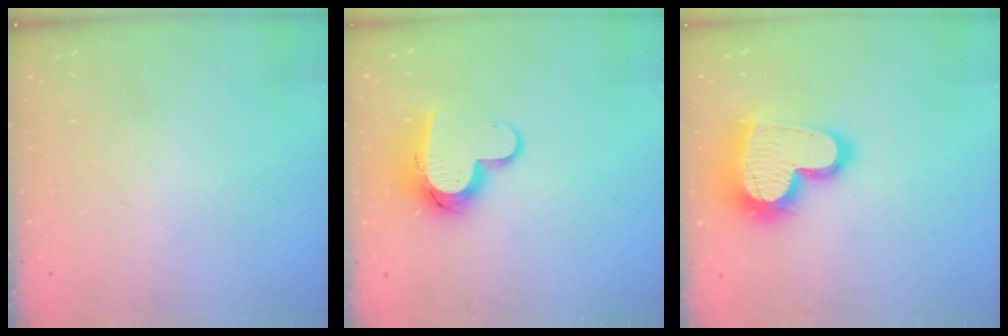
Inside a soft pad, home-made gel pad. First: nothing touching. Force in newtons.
{"total": 11.9, "press": 11.8, "slide": 1.1}
{"total": 21.2, "press": 21.1, "slide": 1.9}